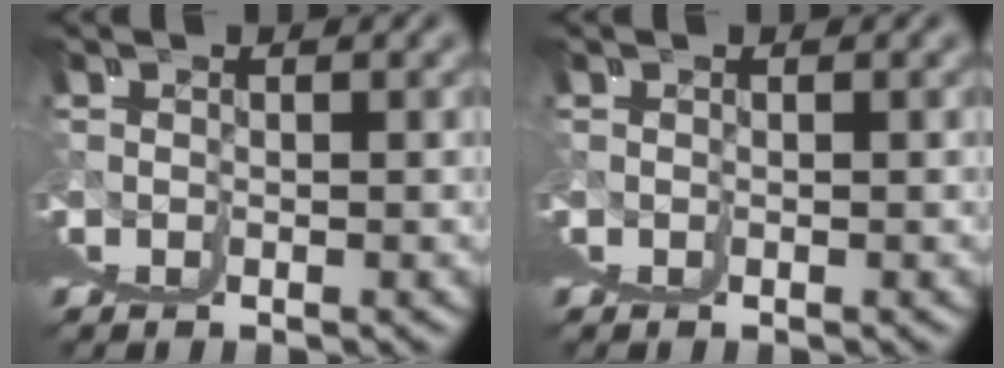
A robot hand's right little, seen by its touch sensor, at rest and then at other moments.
{"total": 0.0}